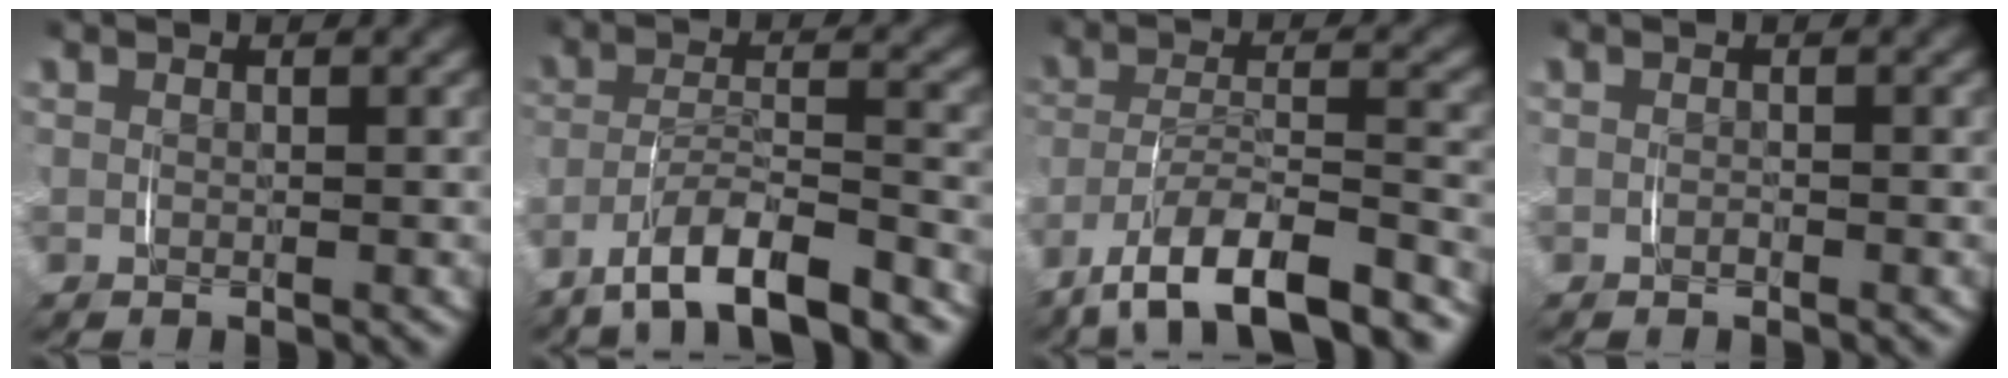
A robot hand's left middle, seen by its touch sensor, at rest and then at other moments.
{"total": 6.2, "force": [-5.1, 1.5, 3.2], "torque": [-0.053, 0.001, -0.095]}
{"total": 9.1, "force": [-7.2, 2.6, 4.9], "torque": [-0.084, -0.010, -0.119]}
{"total": 0.5, "force": [-0.5, 0.2, 0.2], "torque": [-0.004, -0.001, -0.010]}